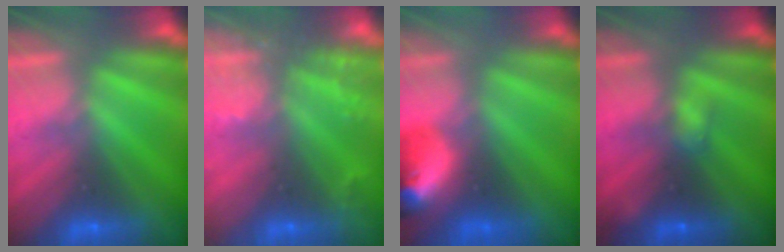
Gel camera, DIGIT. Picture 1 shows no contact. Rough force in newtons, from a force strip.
{"total": 9.8}
{"total": 7.0}
{"total": 1.8}